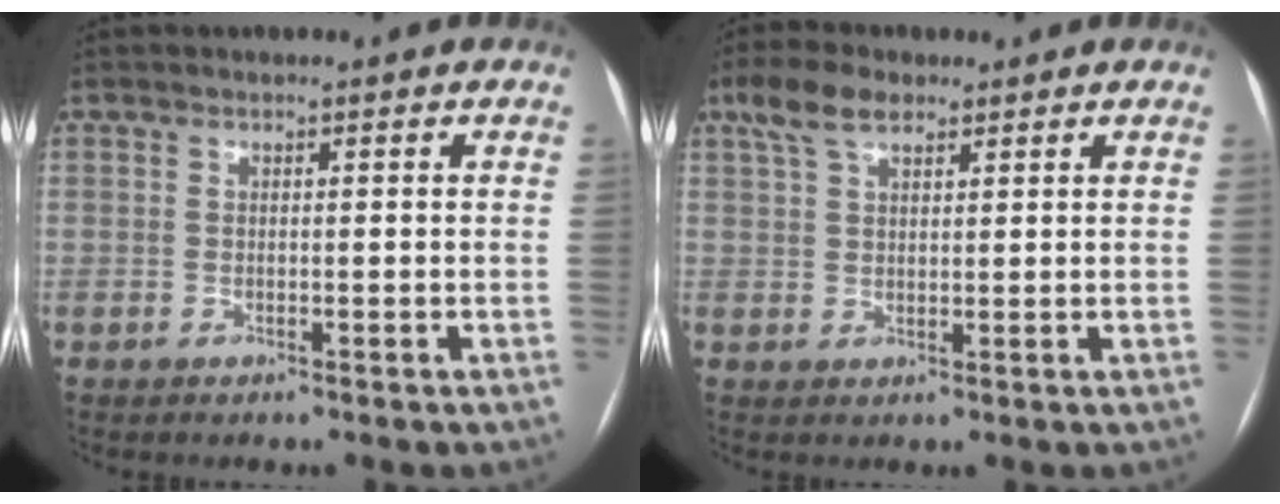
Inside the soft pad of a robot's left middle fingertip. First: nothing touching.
{"total": 5.5, "force": [3.6, 2.3, 3.5], "torque": [-0.078, 0.026, 0.072]}